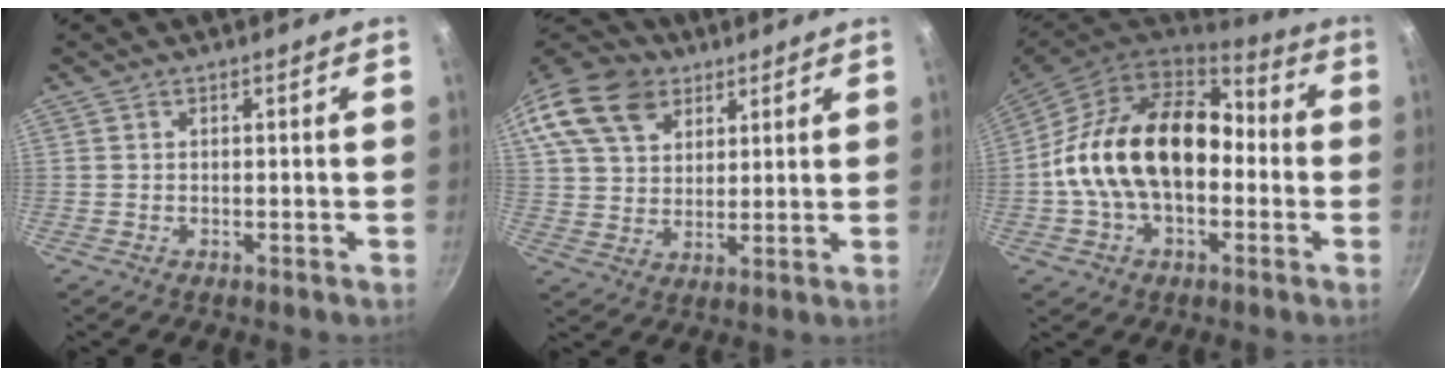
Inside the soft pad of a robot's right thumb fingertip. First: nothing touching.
{"total": 19.2, "force": [11.1, 12.9, 8.9], "torque": [-0.188, 0.008, 0.204]}
{"total": 21.3, "force": [-1.1, 14.2, 15.9], "torque": [-0.248, 0.047, -0.029]}